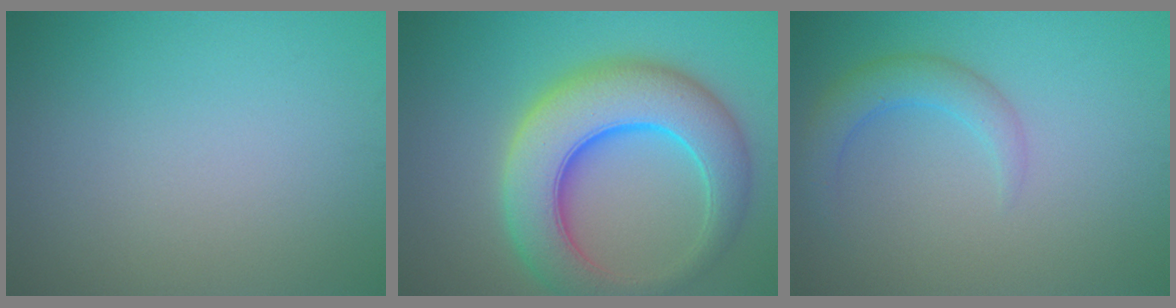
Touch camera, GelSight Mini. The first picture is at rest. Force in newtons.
{"total": 9.9, "press": 9.9, "slide": 0.3}
{"total": 2.7, "press": 2.7, "slide": 0.2}